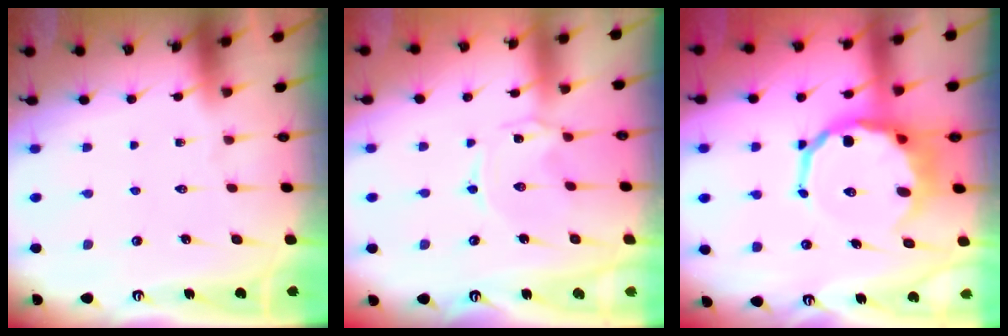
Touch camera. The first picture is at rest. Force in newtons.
{"total": 1.4, "press": 1.4, "slide": 0.2}
{"total": 10.5, "press": 10.2, "slide": 2.7}